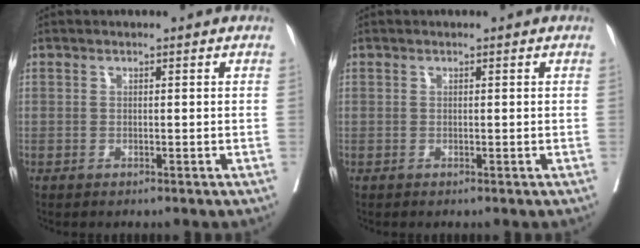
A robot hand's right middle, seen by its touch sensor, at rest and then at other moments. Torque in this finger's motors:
{"motor_torque": [-0.10, 0.20, 0.00, 0.00]}